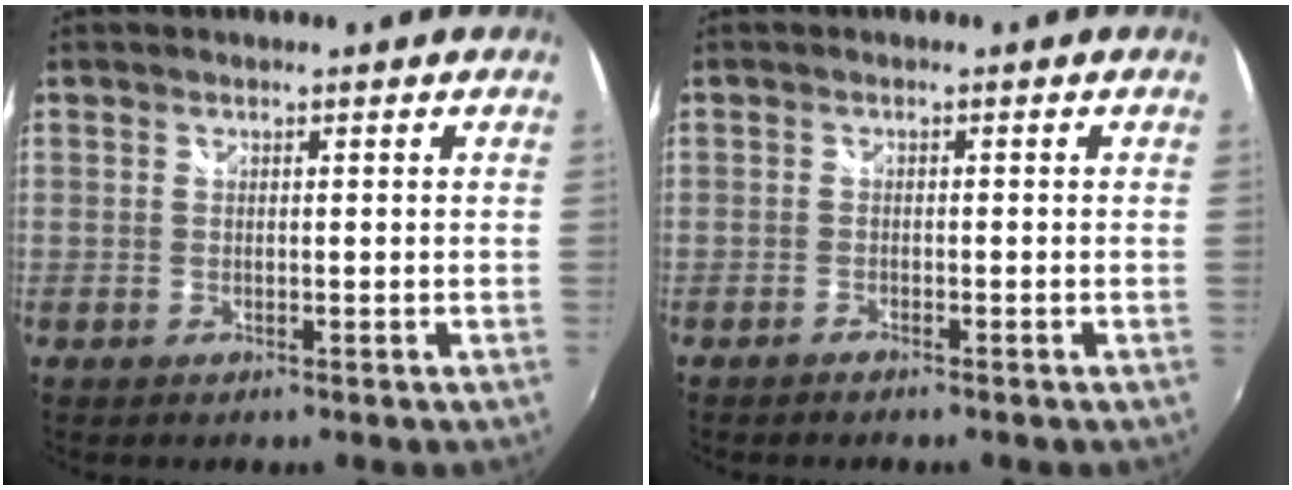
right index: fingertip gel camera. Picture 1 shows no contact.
{"total": 1.1, "force": [-1.1, 0.0, 0.2], "torque": [-0.015, -0.003, -0.021]}